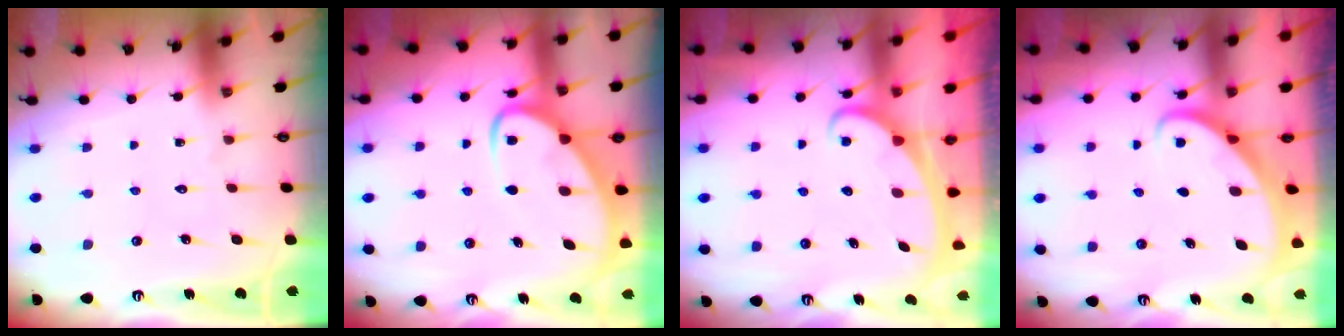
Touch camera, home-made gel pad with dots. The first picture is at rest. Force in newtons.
{"total": 6.7, "press": 6.7, "slide": 0.6}
{"total": 2.4, "press": 2.4, "slide": 0.3}
{"total": 2.4, "press": 2.4, "slide": 0.2}